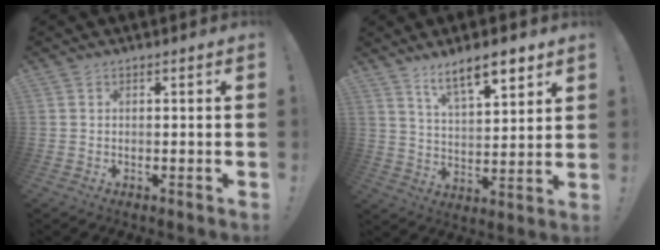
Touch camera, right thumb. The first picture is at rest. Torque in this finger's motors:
{"motor_torque": [0.05, 0.13, 0.28, 0.25, 0.05]}